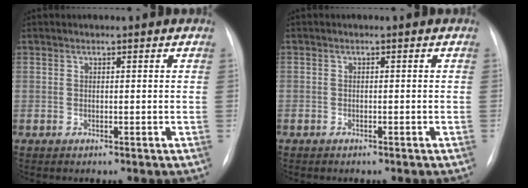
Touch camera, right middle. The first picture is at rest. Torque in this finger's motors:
{"motor_torque": [1.02, -1.12, 0.10, -0.18]}